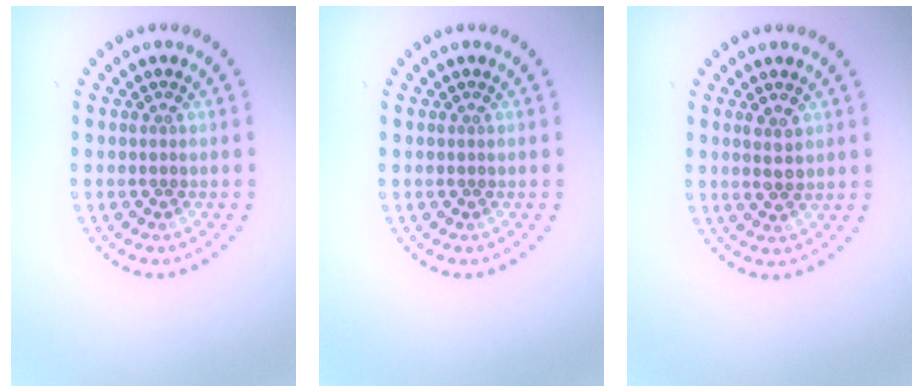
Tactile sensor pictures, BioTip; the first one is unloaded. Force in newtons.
{"total": 0.0}
{"total": 1.8, "press": 1.8, "slide": 0.1}